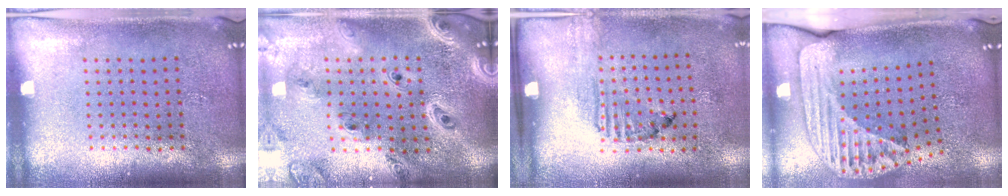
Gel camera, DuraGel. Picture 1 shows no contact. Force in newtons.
{"total": 2.5, "press": 2.2, "slide": 1.1}
{"total": 1.7, "press": 1.0, "slide": 1.3}
{"total": 2.5, "press": 1.8, "slide": 1.8}